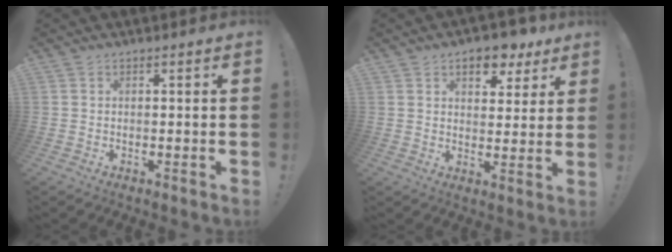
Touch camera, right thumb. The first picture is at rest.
{"total": 8.8, "force": [5.7, 5.0, 4.5], "torque": [-0.051, -0.035, 0.101]}